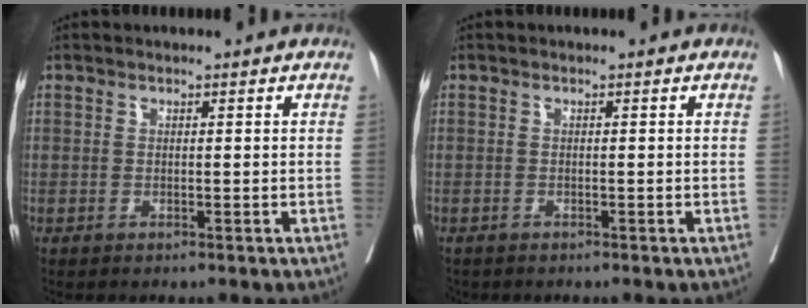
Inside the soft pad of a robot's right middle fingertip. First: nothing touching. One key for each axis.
{"total": 1.5, "fx": -1.2, "fy": 0.8, "fz": 0.3, "tx": -0.013, "ty": -0.003, "tz": -0.019}